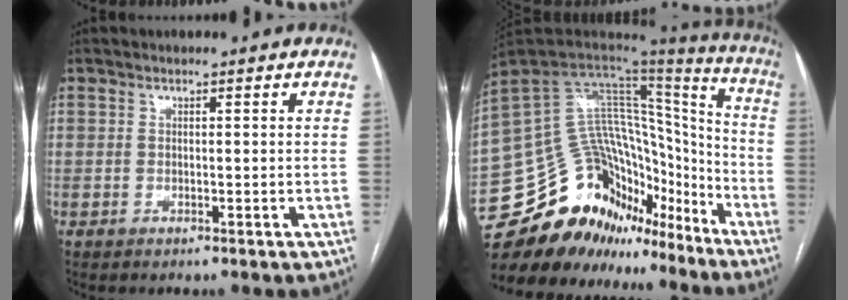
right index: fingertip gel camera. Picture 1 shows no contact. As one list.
[{"total": 25.4, "force": [-19.2, 13.5, 9.6], "torque": [-0.185, 0.060, -0.294]}]